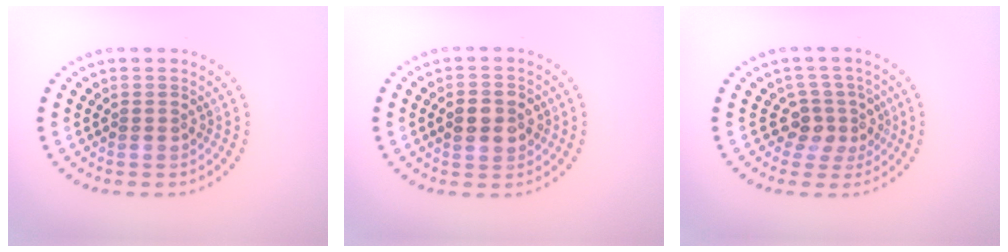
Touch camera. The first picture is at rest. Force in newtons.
{"total": 2.9, "press": 2.9, "slide": 0.1}
{"total": 2.7, "press": 2.1, "slide": 1.8}